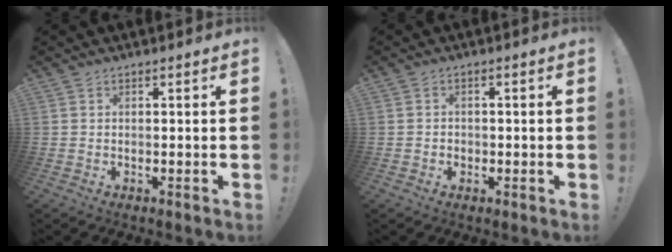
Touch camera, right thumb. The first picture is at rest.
{"total": 2.2, "force": [-0.8, 1.9, 0.6], "torque": [-0.002, -0.004, -0.015]}